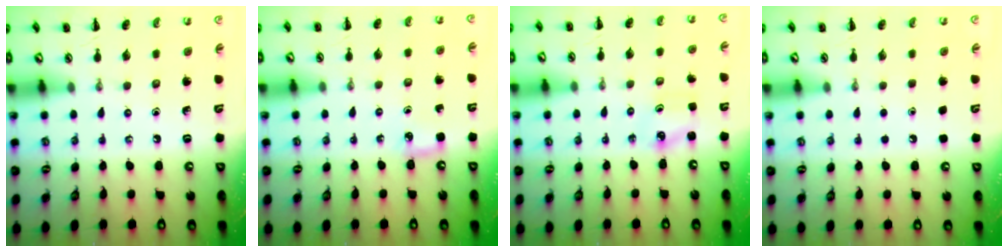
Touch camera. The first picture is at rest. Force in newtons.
{"total": 3.9, "press": 3.7, "slide": 1.2}
{"total": 2.6, "press": 2.5, "slide": 0.7}
{"total": 1.7, "press": 1.7, "slide": 0.1}